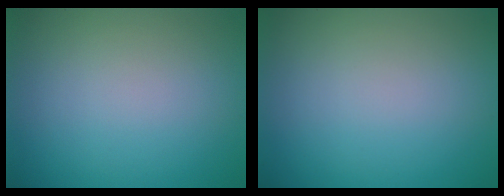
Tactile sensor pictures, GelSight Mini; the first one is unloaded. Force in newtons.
{"total": 0.0}